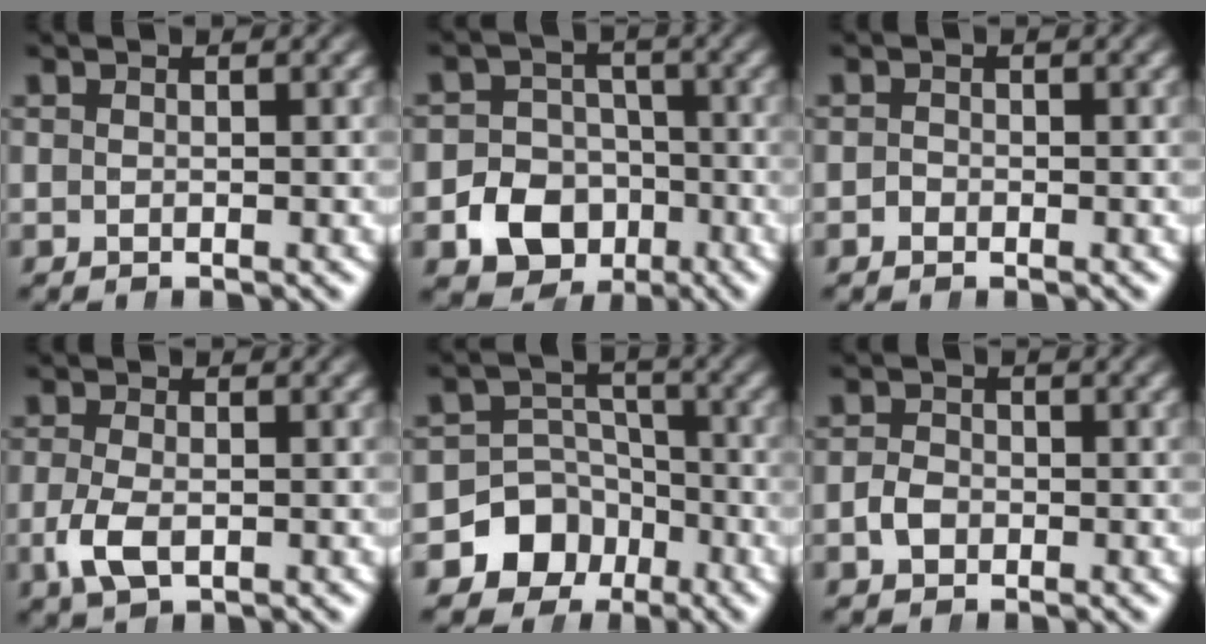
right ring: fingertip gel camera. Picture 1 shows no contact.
{"total": 8.9, "force": [-3.3, 7.9, 2.5], "torque": [-0.051, -0.030, -0.058]}
{"total": 1.3, "force": [-0.8, -0.7, -0.6], "torque": [0.014, -0.022, -0.003]}
{"total": 2.7, "force": [-0.9, 1.4, 2.1], "torque": [-0.058, -0.019, -0.008]}
{"total": 9.7, "force": [-3.7, 8.4, 3.0], "torque": [-0.068, -0.038, -0.059]}
{"total": 1.1, "force": [-0.6, 0.9, 0.3], "torque": [-0.018, -0.012, -0.009]}